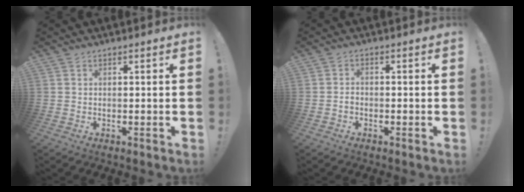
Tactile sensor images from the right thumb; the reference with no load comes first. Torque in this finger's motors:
{"motor_torque": [0.21, -0.04, 0.07, -0.16, 0.00]}